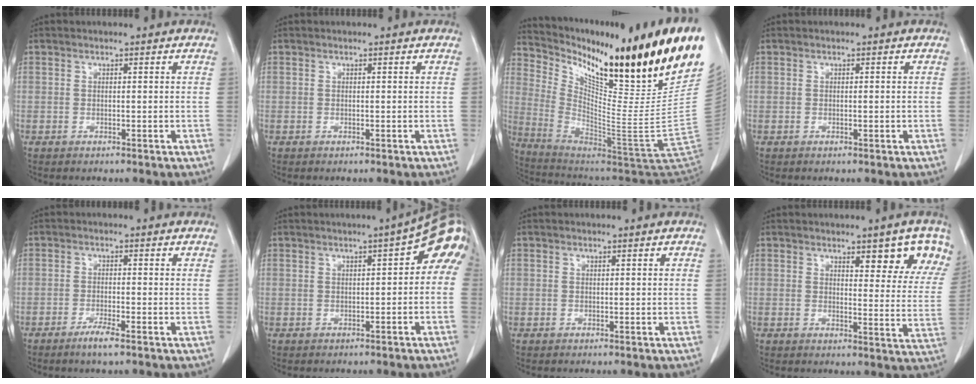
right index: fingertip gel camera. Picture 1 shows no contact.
{"total": 0.0}
{"total": 30.0, "force": [17.7, 1.2, 24.3], "torque": [-0.334, -0.025, 0.277]}
{"total": 0.6, "force": [-0.1, 0.1, 0.6], "torque": [-0.010, -0.001, 0.001]}
{"total": 2.9, "force": [-2.0, 0.0, 2.1], "torque": [-0.044, -0.005, -0.037]}
{"total": 7.3, "force": [1.6, 2.1, 6.8], "torque": [-0.082, 0.029, 0.012]}
{"total": 0.6, "force": [0.0, 0.6, -0.2], "torque": [0.011, 0.006, -0.002]}
{"total": 9.4, "force": [6.3, 2.5, 6.6], "torque": [-0.069, -0.008, 0.065]}